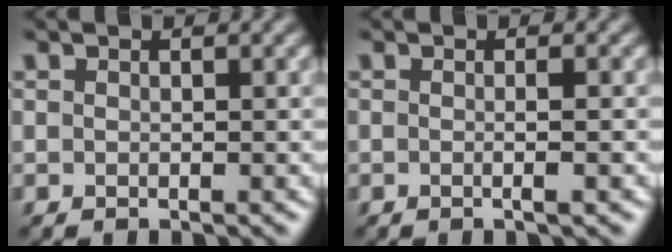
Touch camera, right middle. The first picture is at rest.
{"total": 2.0, "force": [-0.1, 0.7, 1.9], "torque": [-0.014, -0.006, -0.012]}